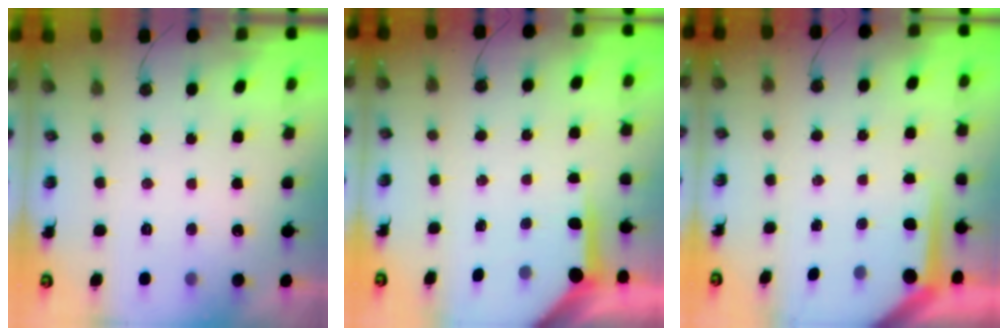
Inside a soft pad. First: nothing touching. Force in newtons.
{"total": 5.7, "press": 5.7, "slide": 0.5}
{"total": 5.2, "press": 5.2, "slide": 0.4}